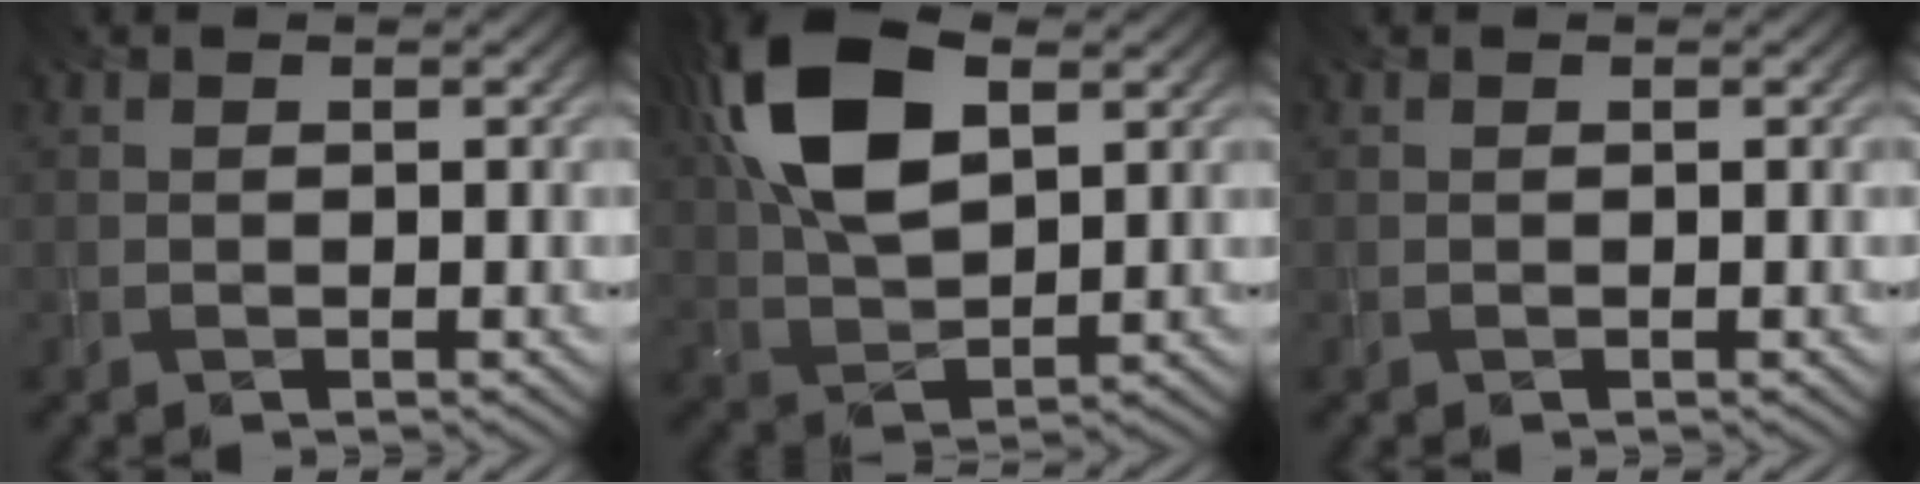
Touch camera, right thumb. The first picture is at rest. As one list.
[{"total": 14.1, "force": [5.2, 7.3, 10.9], "torque": [-0.252, 0.026, 0.099]}, {"total": 0.0}]